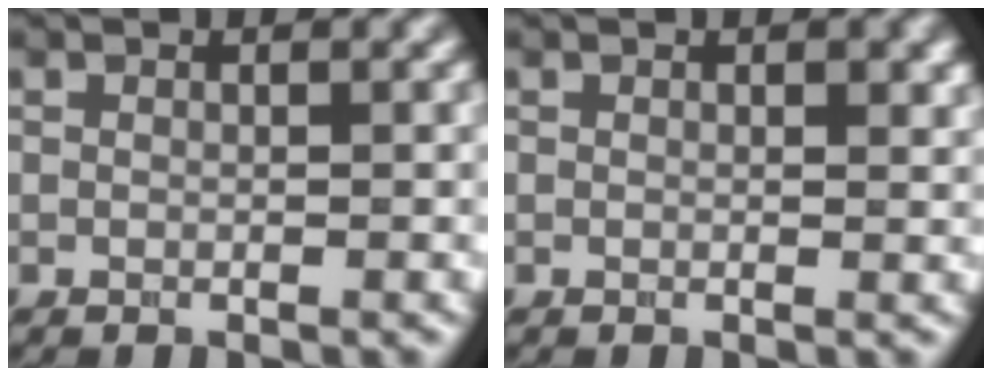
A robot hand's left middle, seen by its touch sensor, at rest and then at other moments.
{"total": 1.2, "force": [0.5, 0.4, 1.0], "torque": [-0.010, -0.002, 0.008]}